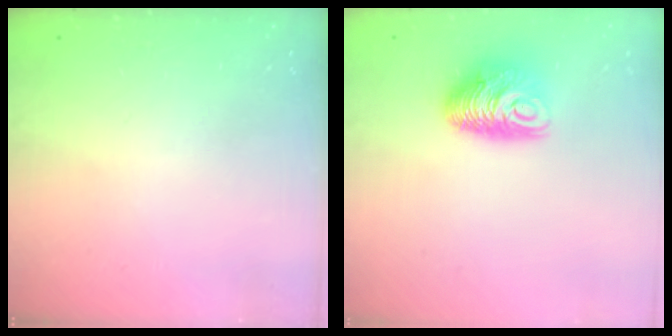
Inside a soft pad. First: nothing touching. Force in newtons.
{"total": 10.3, "press": 10.3, "slide": 0.4}